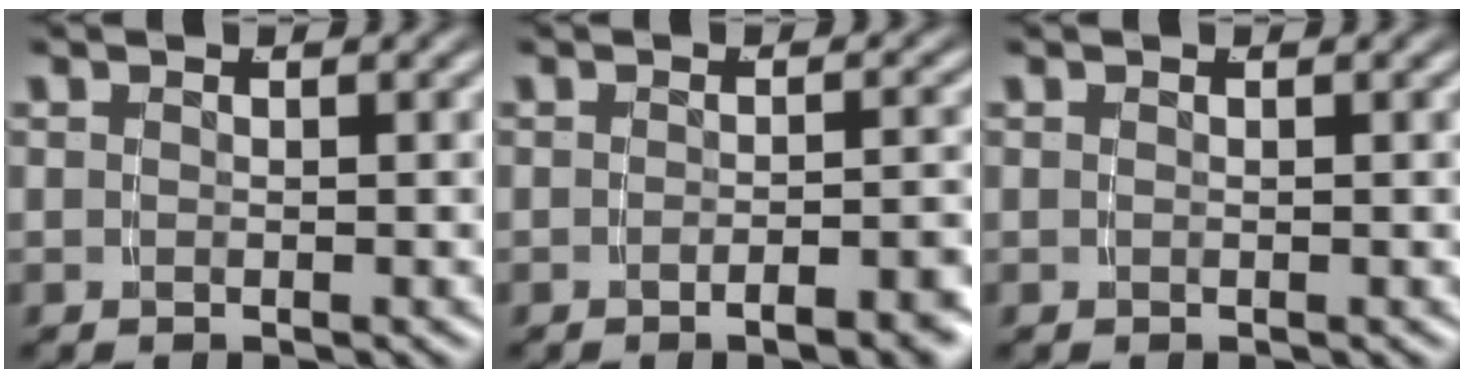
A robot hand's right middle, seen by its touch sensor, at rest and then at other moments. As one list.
[{"total": 3.1, "force": [-2.4, 0.0, 2.0], "torque": [-0.022, 0.004, -0.041]}, {"total": 0.0}]